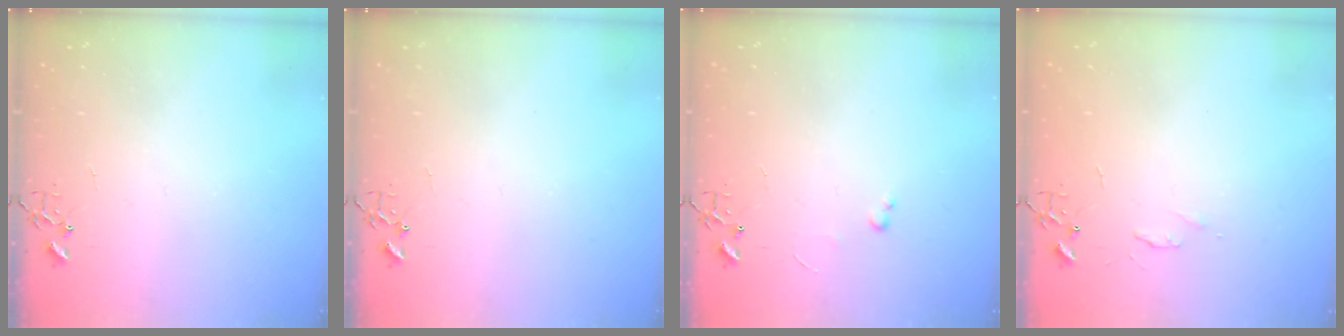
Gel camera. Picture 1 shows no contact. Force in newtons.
{"total": 0.0}
{"total": 2.4, "press": 2.3, "slide": 0.4}
{"total": 4.1, "press": 4.1, "slide": 0.7}